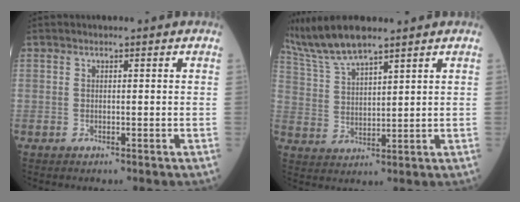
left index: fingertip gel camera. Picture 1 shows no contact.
{"total": 7.3, "force": [6.5, 0.3, 3.5], "torque": [-0.083, 0.010, 0.135]}